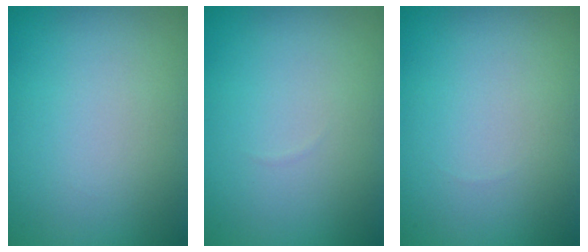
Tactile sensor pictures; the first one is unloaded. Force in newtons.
{"total": 0.0}
{"total": 0.0}